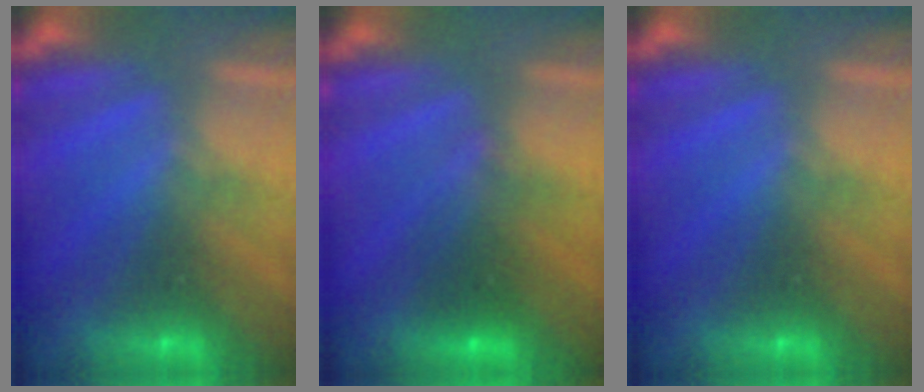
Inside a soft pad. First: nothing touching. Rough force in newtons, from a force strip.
{"total": 2.8}
{"total": 0.0}